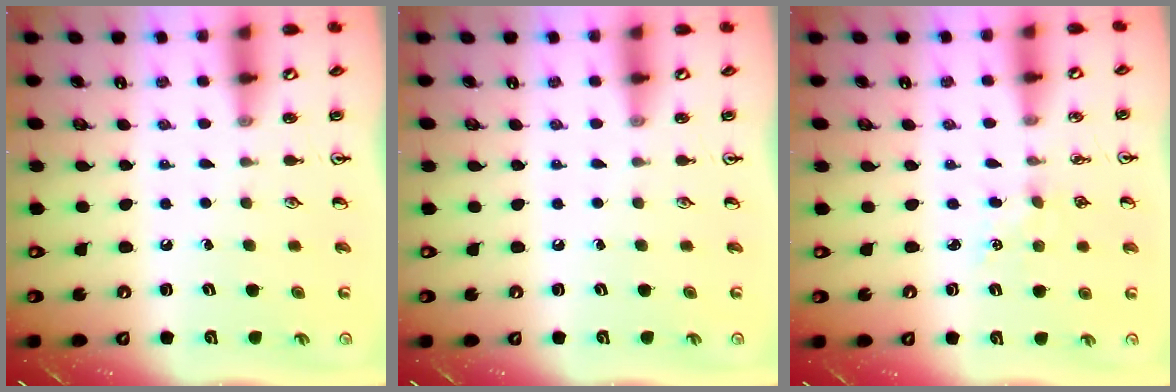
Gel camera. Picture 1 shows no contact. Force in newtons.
{"total": 0.0}
{"total": 3.3, "press": 3.3, "slide": 0.4}